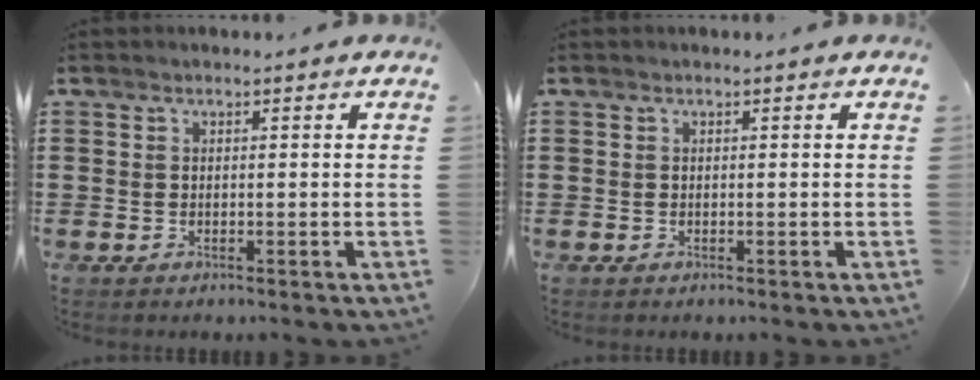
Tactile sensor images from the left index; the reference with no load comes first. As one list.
[{"total": 0.0}]